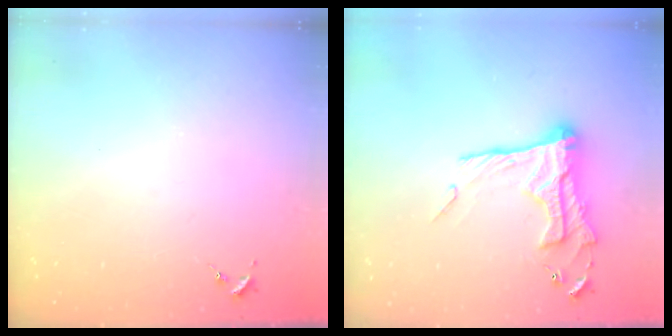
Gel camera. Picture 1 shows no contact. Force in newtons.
{"total": 17.5, "press": 17.4, "slide": 1.5}